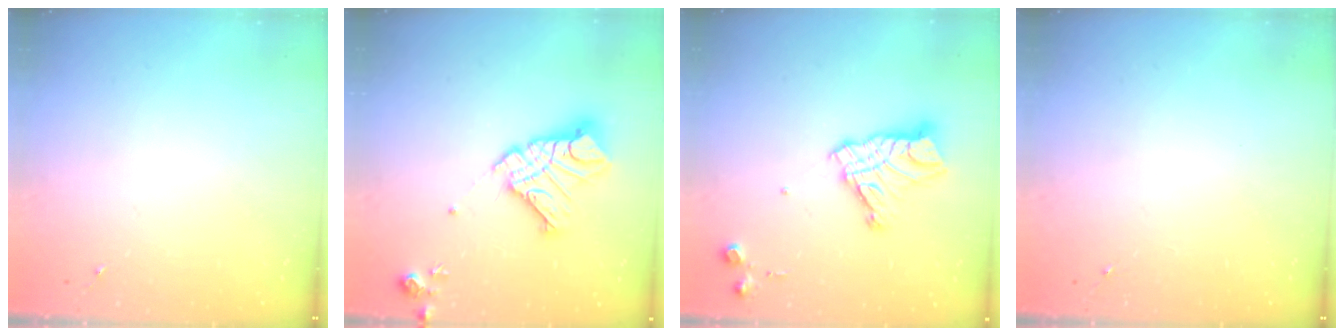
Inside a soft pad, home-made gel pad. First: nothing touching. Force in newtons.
{"total": 15.8, "press": 15.7, "slide": 1.9}
{"total": 14.5, "press": 14.5, "slide": 1.3}
{"total": 0.0}